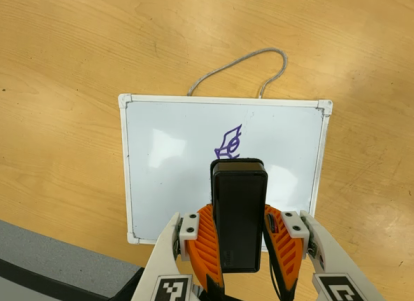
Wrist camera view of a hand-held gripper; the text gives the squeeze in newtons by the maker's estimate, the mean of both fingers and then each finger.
{"total": 7.9, "left": 6.8, "right": 9.1}